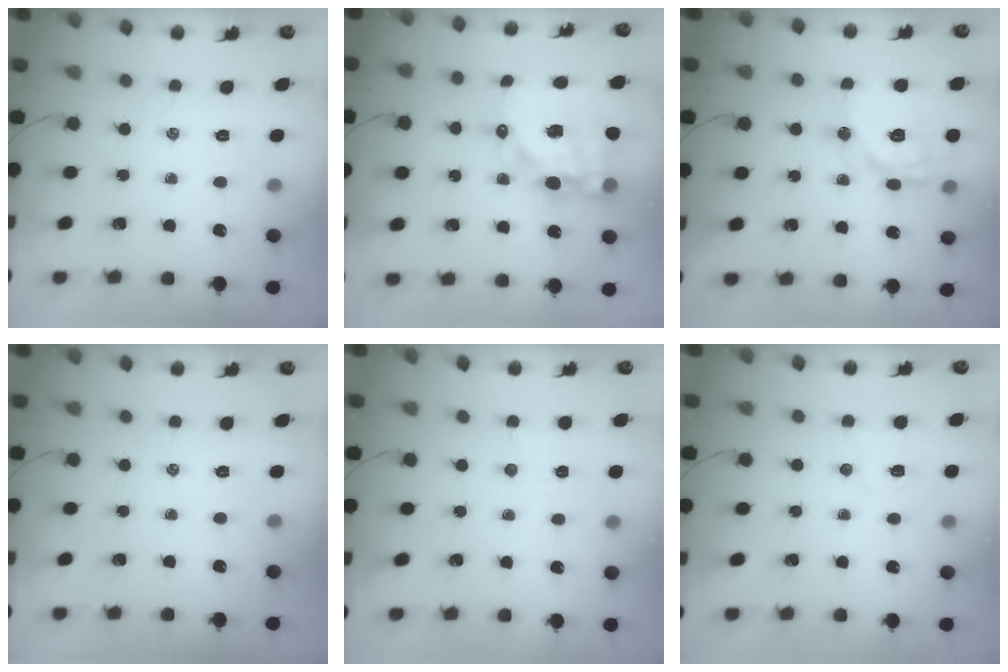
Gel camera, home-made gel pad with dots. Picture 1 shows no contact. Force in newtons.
{"total": 18.0, "press": 17.6, "slide": 4.1}
{"total": 15.3, "press": 15.2, "slide": 1.8}
{"total": 0.0}
{"total": 2.9, "press": 2.7, "slide": 1.0}
{"total": 4.6, "press": 4.5, "slide": 0.9}